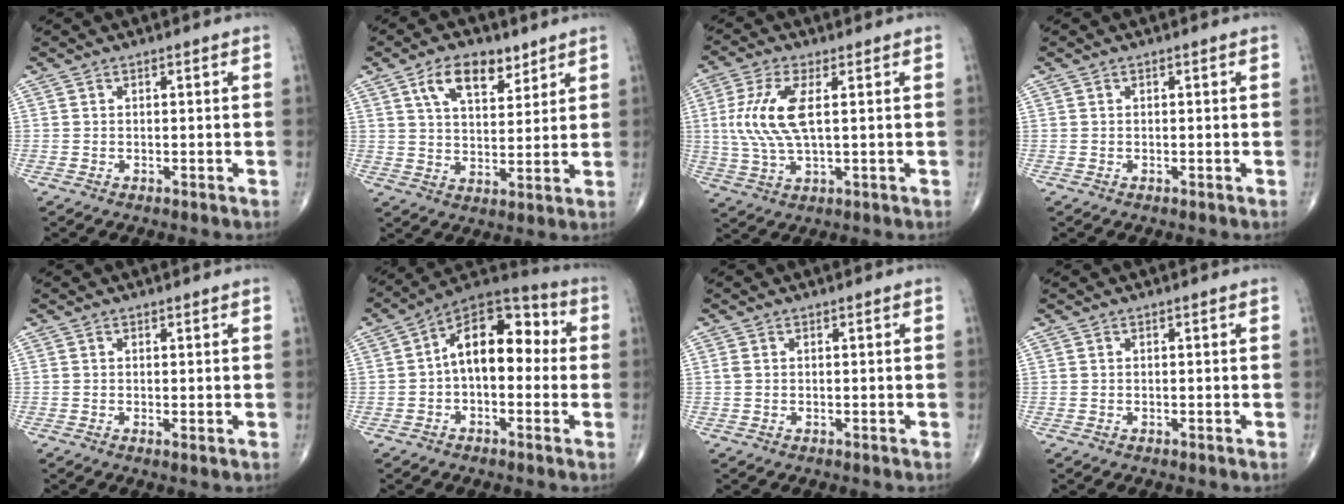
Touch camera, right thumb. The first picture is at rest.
{"total": 9.8, "force": [5.6, 5.0, 6.3], "torque": [-0.087, -0.026, 0.099]}
{"total": 10.2, "force": [1.6, 3.7, 9.3], "torque": [-0.223, -0.001, 0.035]}
{"total": 0.0}
{"total": 0.6, "force": [0.1, 0.2, 0.6], "torque": [-0.015, -0.004, 0.000]}
{"total": 13.9, "force": [0.4, 8.3, 11.2], "torque": [-0.137, 0.046, -0.011]}
{"total": 0.8, "force": [0.0, 0.6, 0.6], "torque": [-0.014, 0.003, 0.003]}
{"total": 0.0}